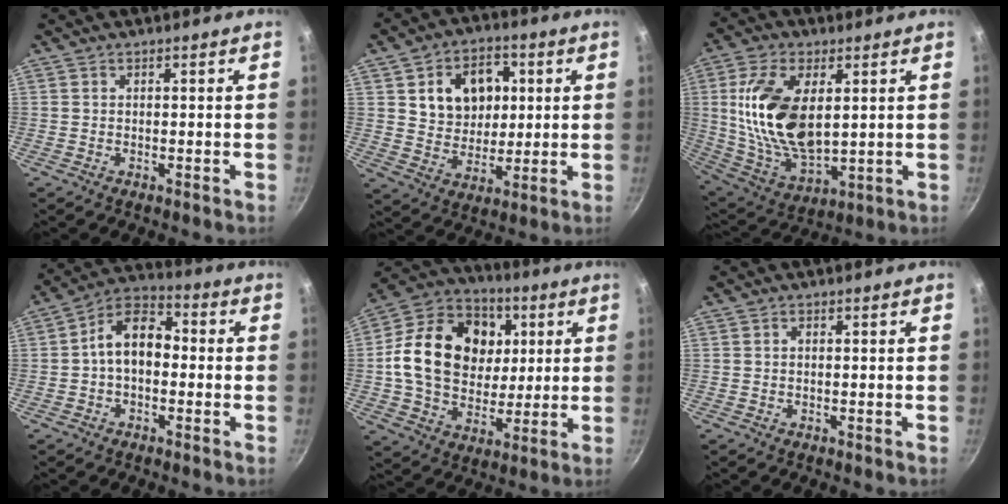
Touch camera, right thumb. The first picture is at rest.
{"total": 13.0, "force": [3.2, 10.2, 7.5], "torque": [-0.082, -0.005, 0.053]}
{"total": 18.5, "force": [3.4, 10.0, 15.2], "torque": [-0.283, -0.018, 0.076]}
{"total": 10.3, "force": [-0.3, 6.9, 7.6], "torque": [-0.095, 0.039, -0.025]}
{"total": 22.6, "force": [3.7, 17.4, 14.0], "torque": [-0.220, 0.012, 0.060]}
{"total": 0.6, "force": [0.0, 0.4, 0.5], "torque": [-0.009, 0.003, 0.000]}